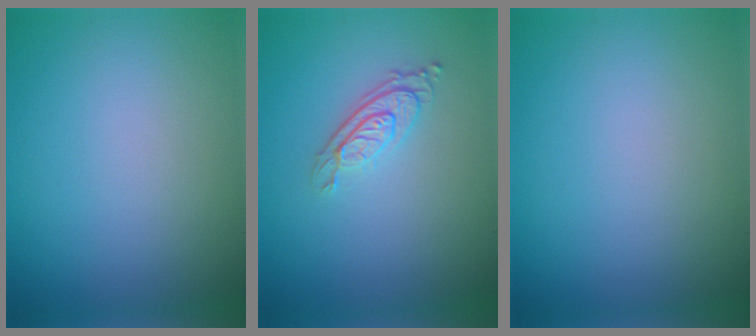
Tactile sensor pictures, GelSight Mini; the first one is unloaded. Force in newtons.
{"total": 3.0, "press": 2.2, "slide": 2.0}
{"total": 0.0}